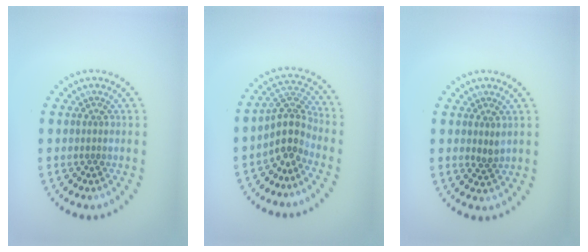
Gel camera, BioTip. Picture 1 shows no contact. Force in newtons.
{"total": 3.3, "press": 2.4, "slide": 2.3}
{"total": 1.1, "press": 0.9, "slide": 0.5}